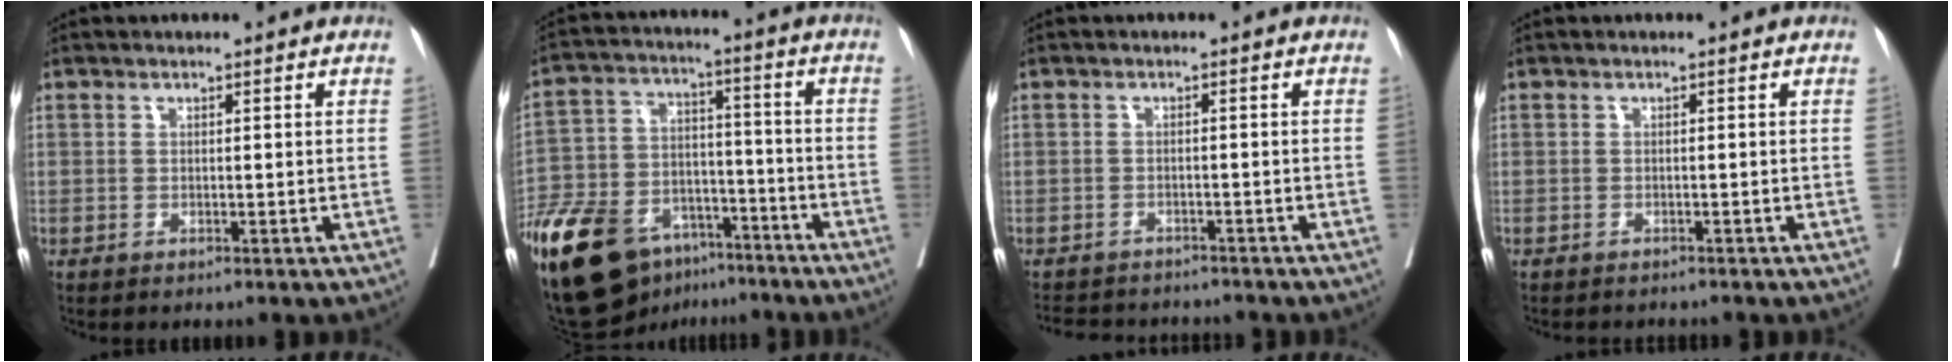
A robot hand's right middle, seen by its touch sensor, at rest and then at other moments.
{"total": 21.3, "force": [-14.0, 10.9, 11.7], "torque": [-0.267, 0.002, -0.244]}
{"total": 8.5, "force": [-7.9, 2.3, 2.0], "torque": [-0.033, 0.001, -0.104]}
{"total": 3.2, "force": [-3.0, 0.6, 1.0], "torque": [-0.013, -0.004, -0.036]}